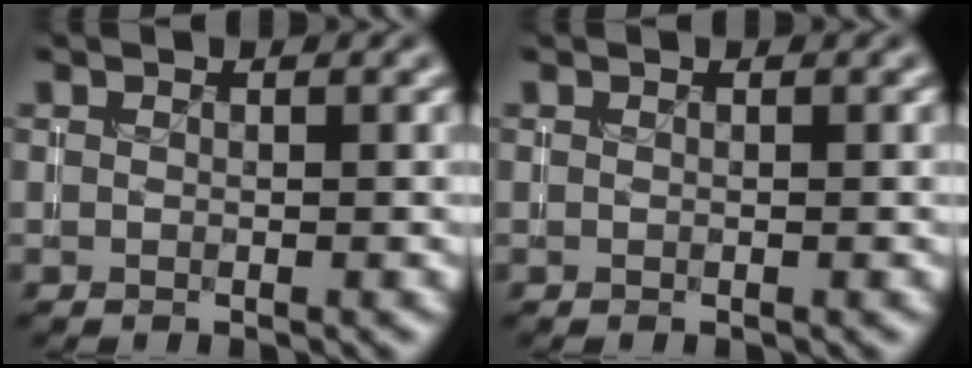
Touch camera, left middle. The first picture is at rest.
{"total": 0.0}